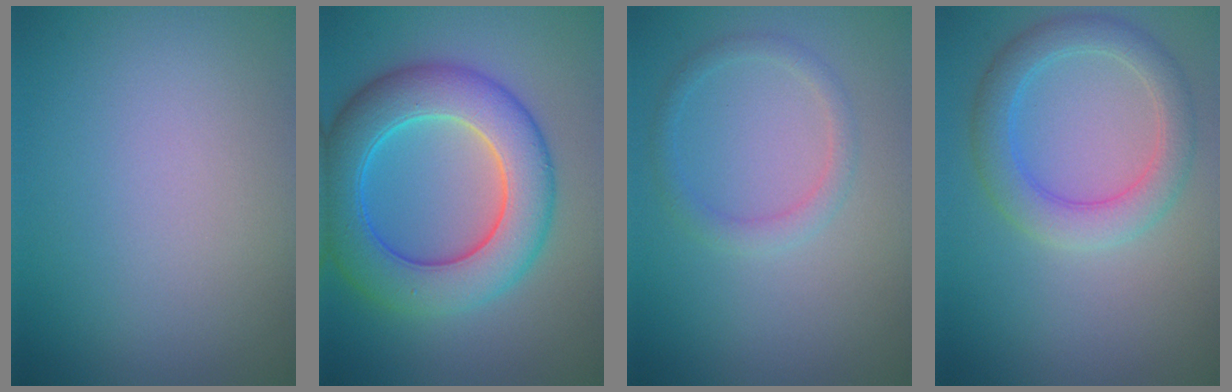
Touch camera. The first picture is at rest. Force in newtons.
{"total": 8.8, "press": 8.8, "slide": 0.1}
{"total": 1.7, "press": 1.7, "slide": 0.1}
{"total": 4.1, "press": 4.1, "slide": 0.1}